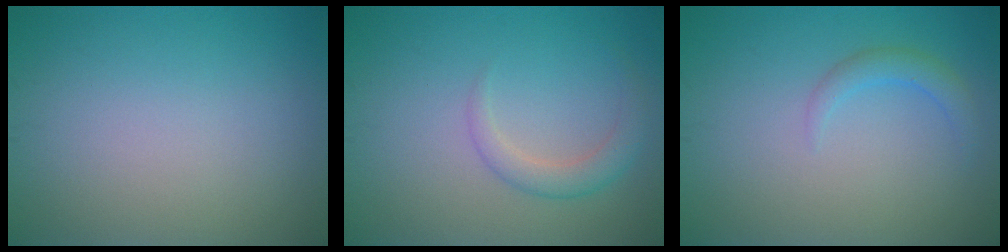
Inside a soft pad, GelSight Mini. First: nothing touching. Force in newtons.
{"total": 2.3, "press": 2.2, "slide": 0.1}
{"total": 1.7, "press": 1.7, "slide": 0.2}